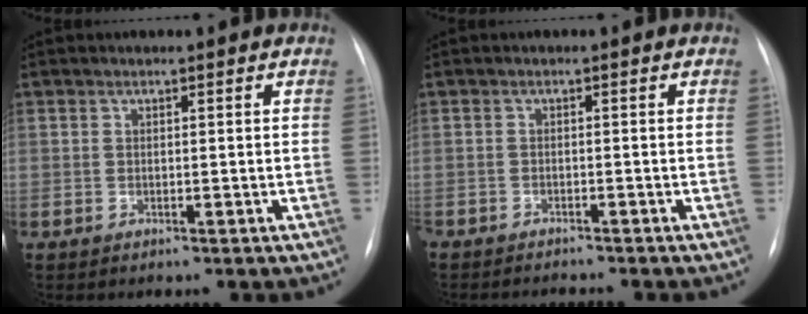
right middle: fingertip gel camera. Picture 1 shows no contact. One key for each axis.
{"total": 3.6, "fx": -3.5, "fy": 0.3, "fz": 0.8, "tx": -0.007, "ty": -0.009, "tz": -0.053}